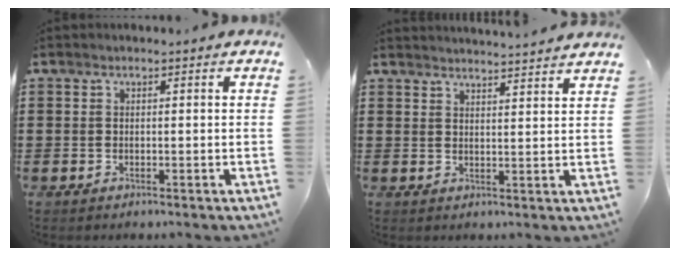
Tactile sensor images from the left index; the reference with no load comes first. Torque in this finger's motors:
{"motor_torque": [-0.11, 0.02, 0.16, 0.09]}